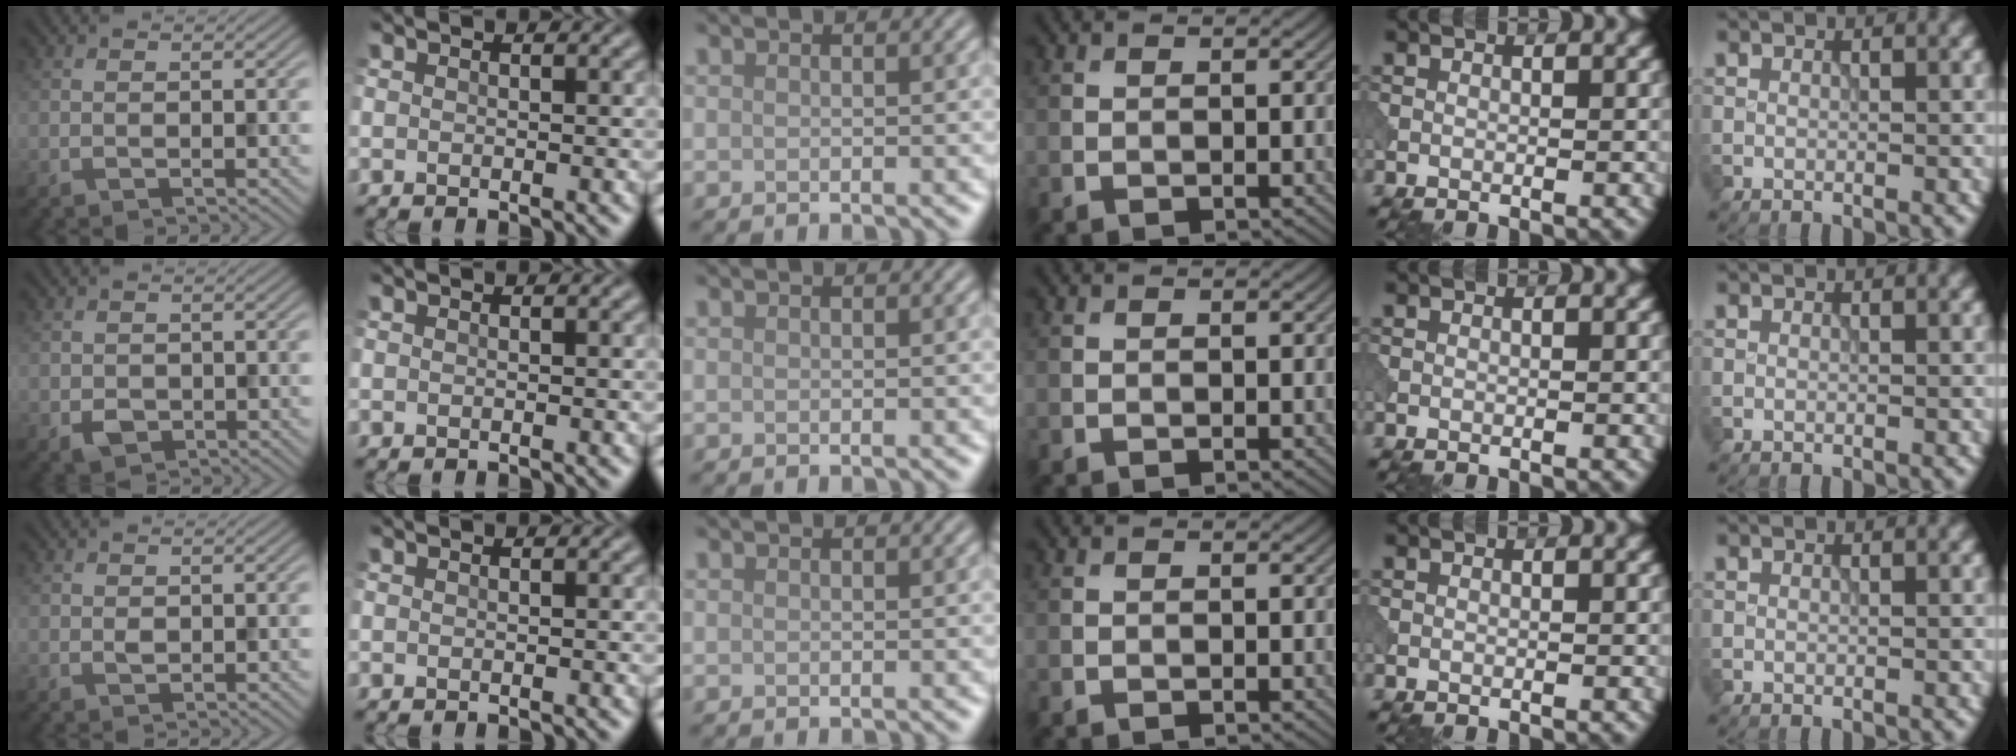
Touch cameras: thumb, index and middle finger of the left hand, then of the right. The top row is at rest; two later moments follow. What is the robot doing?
{"motion": "open", "object": "sandwich press"}